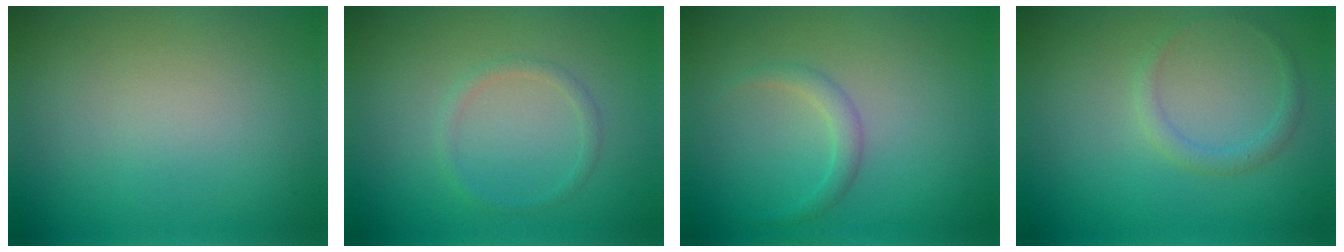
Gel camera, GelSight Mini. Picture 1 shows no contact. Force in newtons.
{"total": 1.0, "press": 1.0, "slide": 0.1}
{"total": 1.4, "press": 1.3, "slide": 0.1}
{"total": 1.2, "press": 1.2, "slide": 0.2}